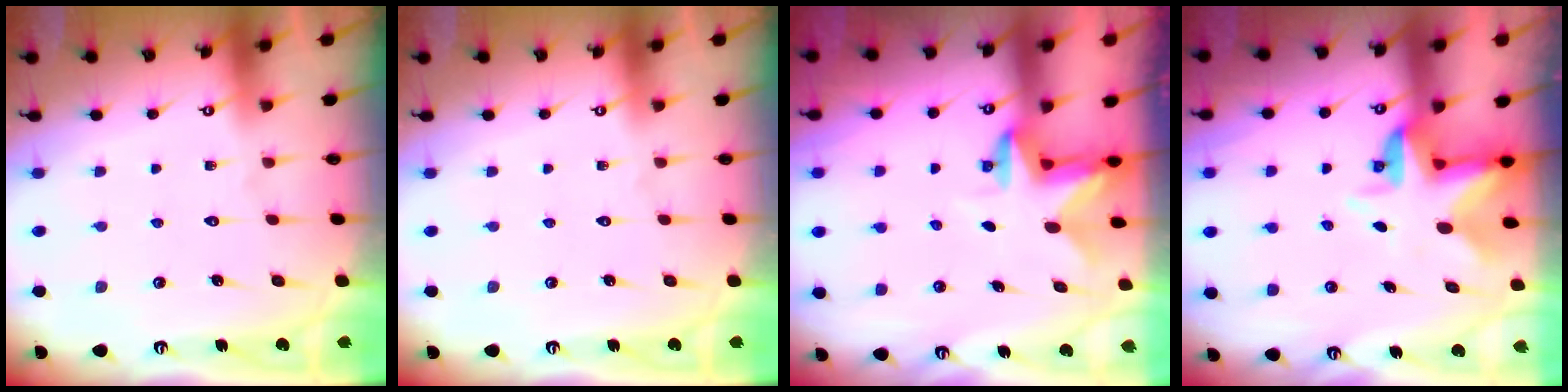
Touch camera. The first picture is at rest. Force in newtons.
{"total": 0.0}
{"total": 2.9, "press": 2.8, "slide": 0.5}
{"total": 5.1, "press": 5.1, "slide": 0.6}